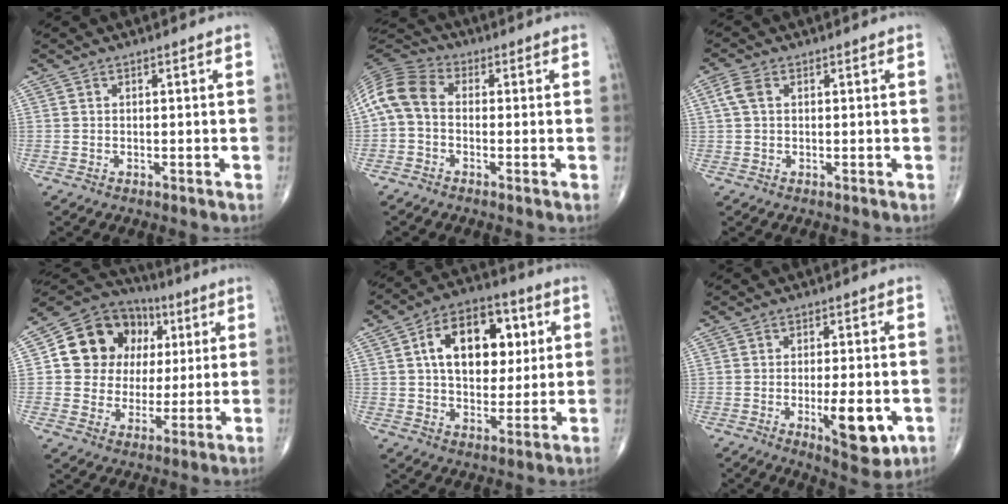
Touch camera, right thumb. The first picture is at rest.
{"total": 8.9, "force": [-0.3, 6.3, 6.3], "torque": [-0.121, 0.026, -0.025]}
{"total": 3.1, "force": [0.7, 2.0, 2.3], "torque": [-0.059, 0.011, 0.013]}
{"total": 18.1, "force": [4.3, 15.3, 8.6], "torque": [-0.099, 0.024, 0.078]}
{"total": 16.6, "force": [4.0, 10.5, 12.2], "torque": [-0.153, 0.005, 0.062]}
{"total": 10.1, "force": [-2.8, 3.6, 9.0], "torque": [-0.118, -0.011, -0.034]}